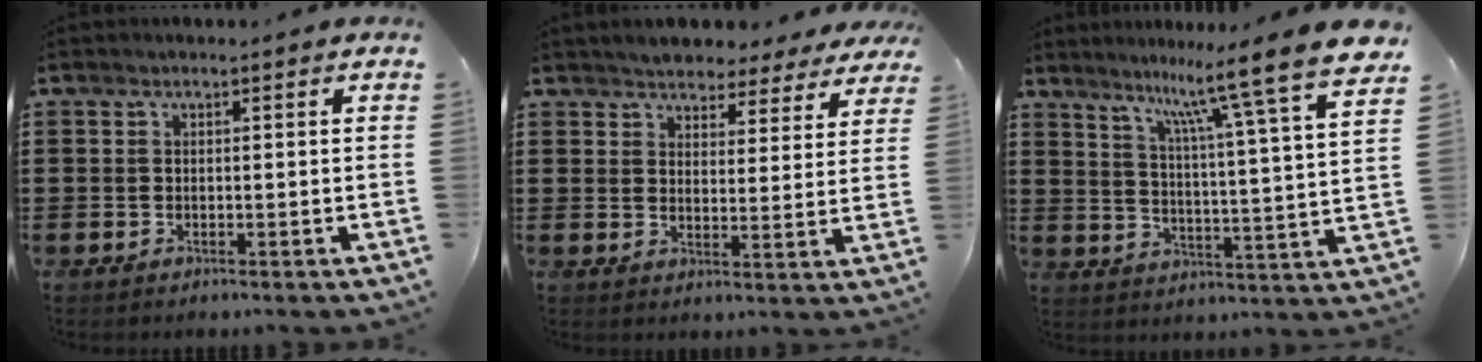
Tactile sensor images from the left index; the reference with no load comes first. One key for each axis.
{"total": 4.0, "fx": 3.9, "fy": 0.7, "fz": 0.0, "tx": -0.021, "ty": -0.015, "tz": 0.069}
{"total": 10.7, "fx": 8.9, "fy": -1.3, "fz": 5.8, "tx": -0.115, "ty": -0.075, "tz": 0.135}